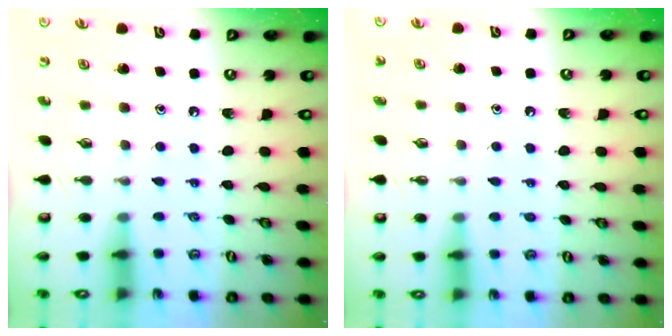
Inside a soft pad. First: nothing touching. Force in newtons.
{"total": 1.1, "press": 1.1, "slide": 0.3}